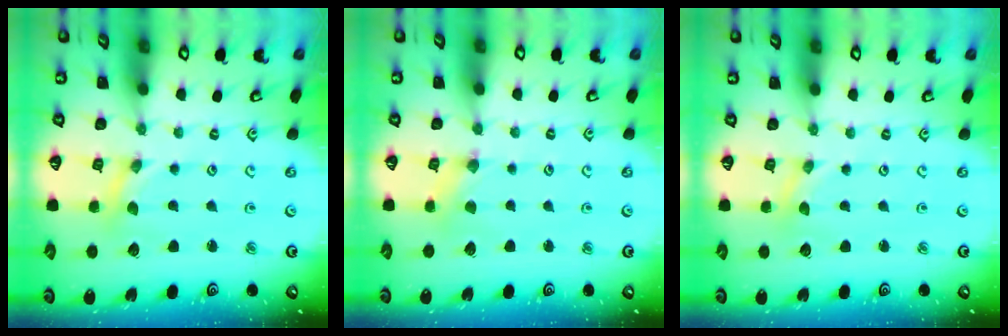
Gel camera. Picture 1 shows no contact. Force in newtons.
{"total": 0.8, "press": 0.8, "slide": 0.2}
{"total": 0.0}